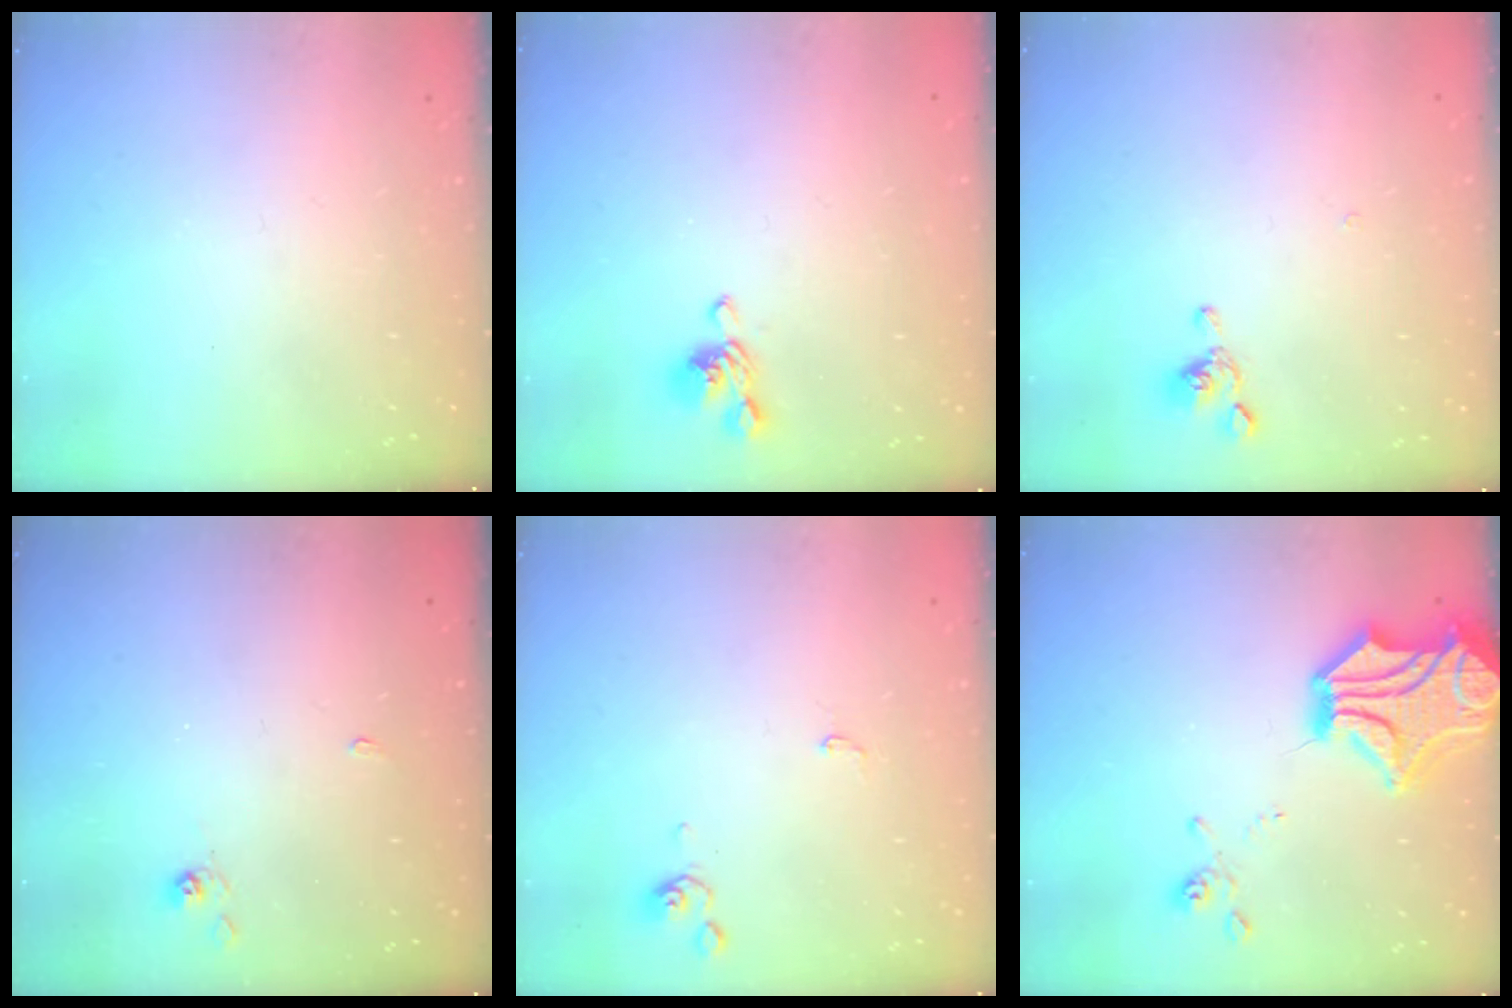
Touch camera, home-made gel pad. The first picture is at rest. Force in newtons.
{"total": 4.4, "press": 4.3, "slide": 0.5}
{"total": 2.3, "press": 2.3, "slide": 0.5}
{"total": 3.2, "press": 3.2, "slide": 0.5}
{"total": 1.0, "press": 1.0, "slide": 0.2}
{"total": 10.0, "press": 9.6, "slide": 2.9}